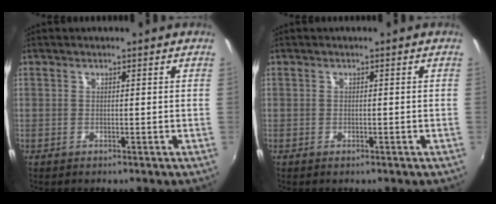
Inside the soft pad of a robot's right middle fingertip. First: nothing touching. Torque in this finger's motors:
{"motor_torque": [-0.40, -0.18, -0.01, -0.01]}